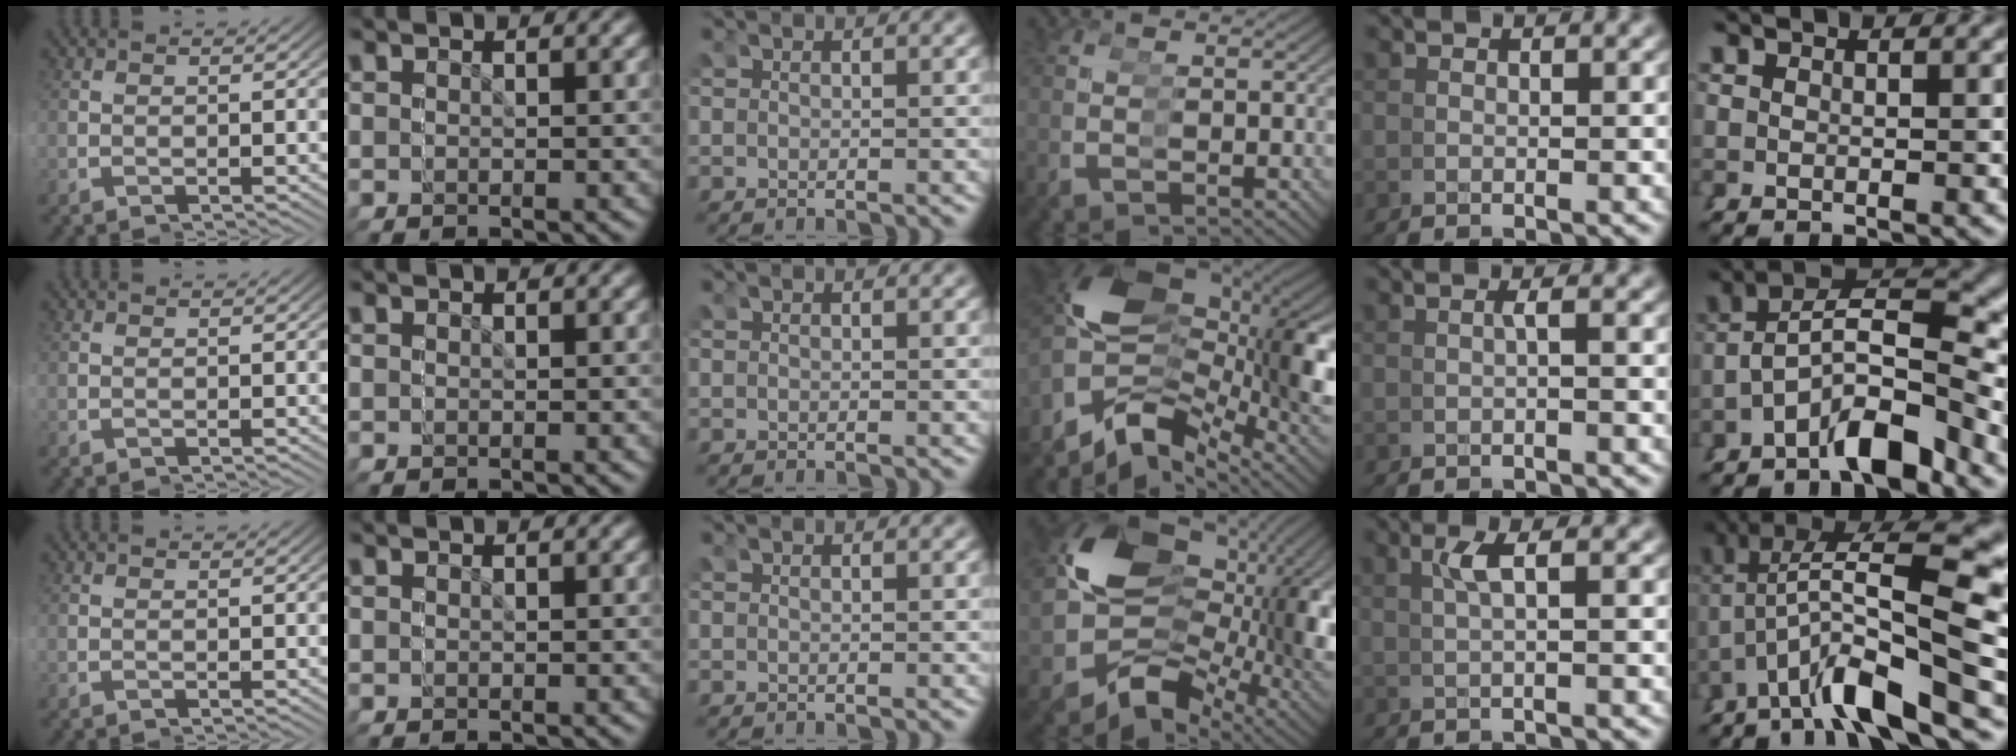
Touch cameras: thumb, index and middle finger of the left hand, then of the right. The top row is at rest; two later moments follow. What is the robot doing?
{"motion": "grasp_and_lifting", "object": "stress ball aka squeeze ball"}